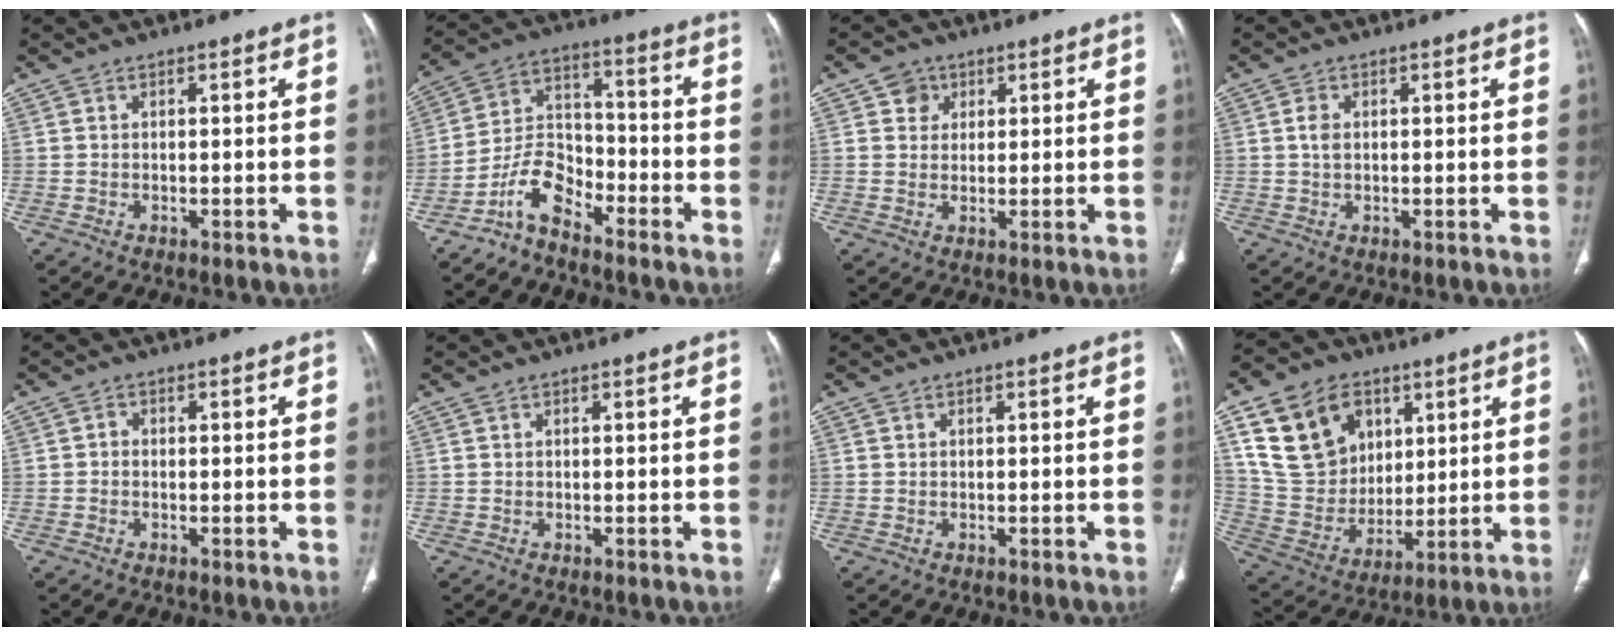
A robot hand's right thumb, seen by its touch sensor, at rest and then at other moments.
{"total": 8.5, "force": [-6.4, 4.1, 3.7], "torque": [-0.066, 0.067, -0.135]}
{"total": 3.5, "force": [1.4, 3.1, 0.7], "torque": [0.007, -0.003, 0.019]}
{"total": 1.9, "force": [0.2, 1.3, 1.4], "torque": [-0.027, 0.002, 0.003]}
{"total": 0.8, "force": [-0.2, 0.7, 0.3], "torque": [0.004, 0.003, -0.006]}
{"total": 0.0}
{"total": 0.0}
{"total": 19.1, "force": [8.4, 14.5, 9.3], "torque": [-0.146, -0.017, 0.170]}